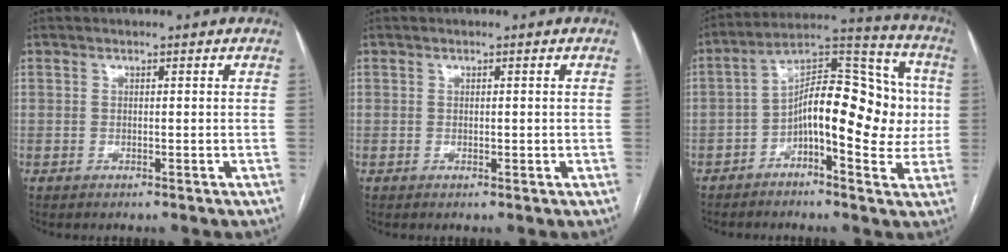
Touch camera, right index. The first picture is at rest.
{"total": 0.6, "force": [0.0, 0.4, 0.4], "torque": [-0.005, 0.001, 0.003]}
{"total": 15.3, "force": [-1.6, 6.2, 13.8], "torque": [-0.209, 0.049, -0.027]}